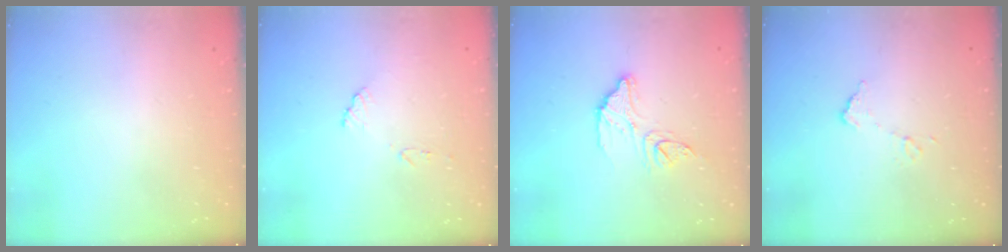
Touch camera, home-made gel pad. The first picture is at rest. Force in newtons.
{"total": 6.9, "press": 6.9, "slide": 0.4}
{"total": 12.4, "press": 12.4, "slide": 1.0}
{"total": 5.9, "press": 5.9, "slide": 0.3}